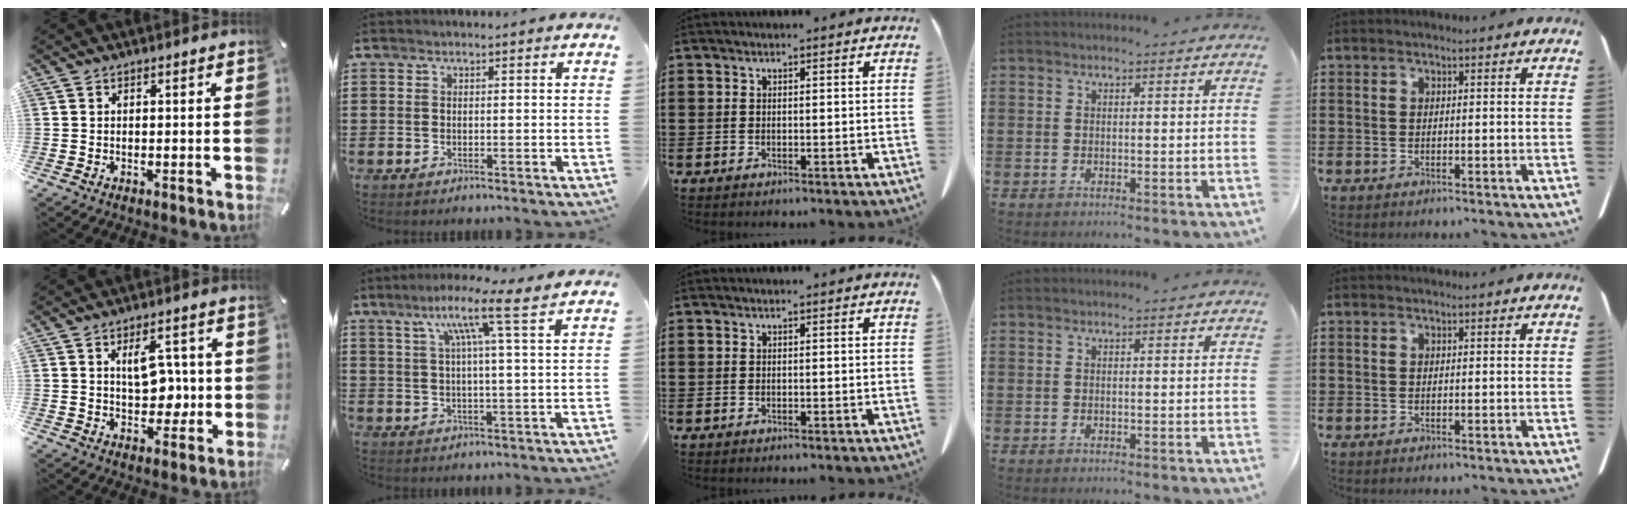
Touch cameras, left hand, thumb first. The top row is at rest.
{"thumb": {"total": 8.8, "force": [1.3, 5.8, 6.5], "torque": [-0.083, 0.000, 0.018]}, "index": {"total": 8.9, "force": [4.5, -0.5, 7.7], "torque": [-0.146, -0.009, 0.067]}}